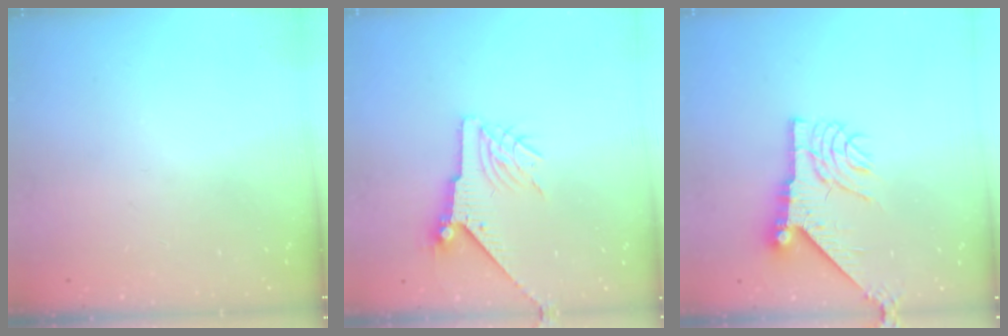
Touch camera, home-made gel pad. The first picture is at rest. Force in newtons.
{"total": 8.4, "press": 8.3, "slide": 0.2}
{"total": 10.9, "press": 10.8, "slide": 1.5}